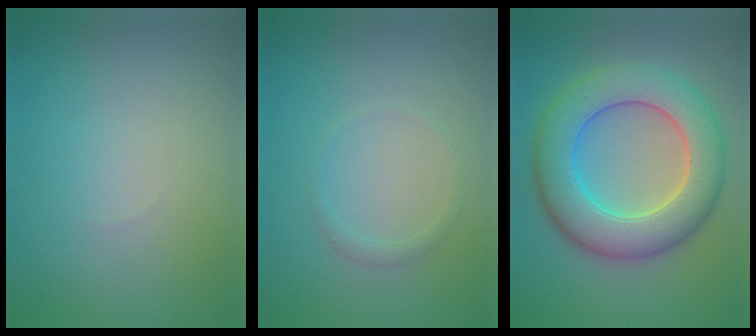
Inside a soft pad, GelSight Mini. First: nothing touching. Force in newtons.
{"total": 0.9, "press": 0.8, "slide": 0.1}
{"total": 9.2, "press": 9.2, "slide": 0.4}